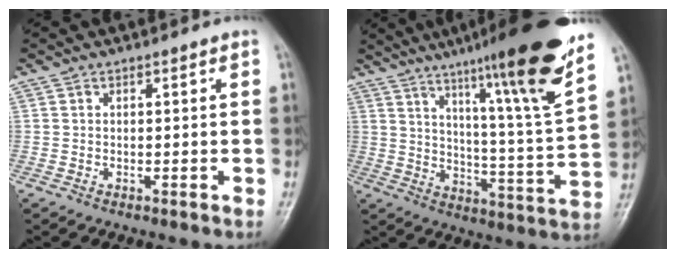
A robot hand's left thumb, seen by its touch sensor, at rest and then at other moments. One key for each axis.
{"total": 22.8, "fx": 15.2, "fy": 0.8, "fz": 17.0, "tx": -0.232, "ty": -0.066, "tz": 0.225}